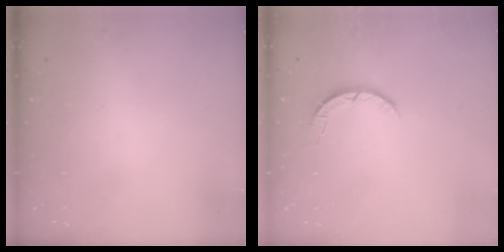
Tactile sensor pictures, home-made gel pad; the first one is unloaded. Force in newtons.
{"total": 2.7, "press": 2.7, "slide": 0.4}